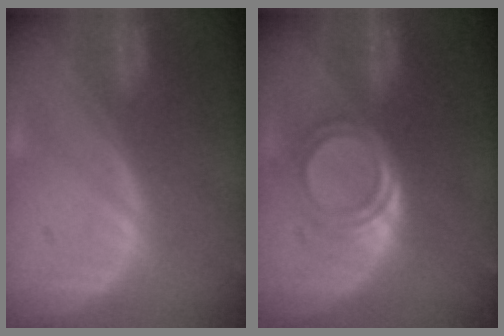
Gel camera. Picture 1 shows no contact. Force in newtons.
{"total": 5.2, "press": 4.4, "slide": 2.7}